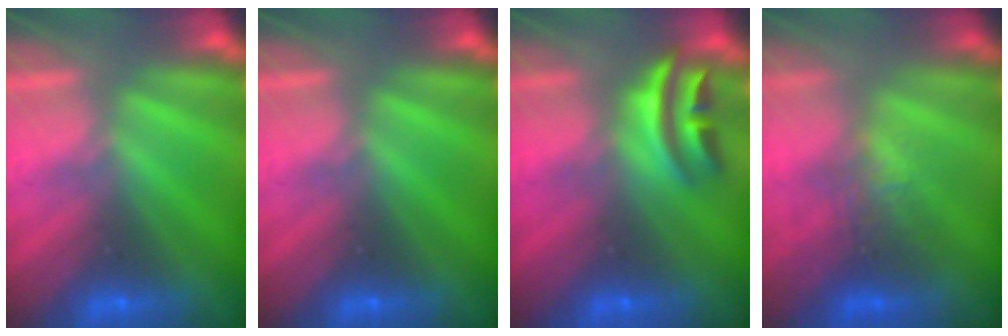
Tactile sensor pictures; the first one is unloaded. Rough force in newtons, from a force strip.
{"total": 0.0}
{"total": 2.9}
{"total": 2.6}